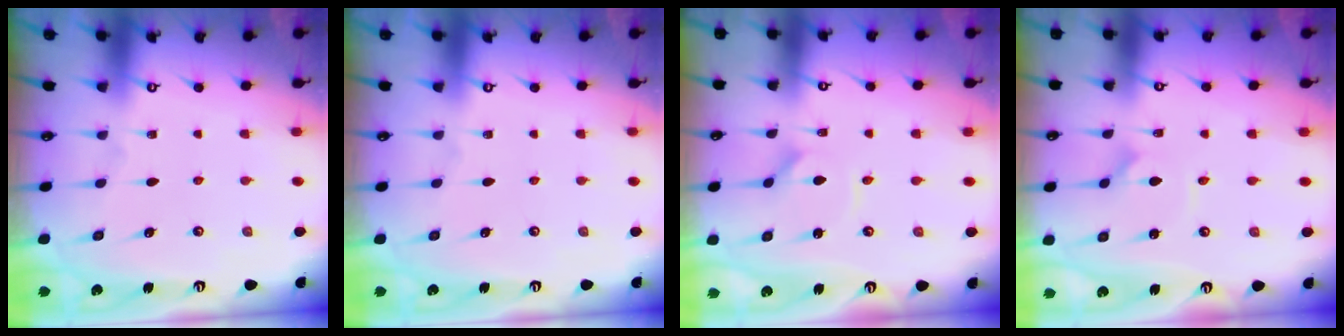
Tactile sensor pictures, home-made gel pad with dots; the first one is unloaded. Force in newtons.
{"total": 0.0}
{"total": 2.0, "press": 2.0, "slide": 0.4}
{"total": 2.3, "press": 2.3, "slide": 0.2}